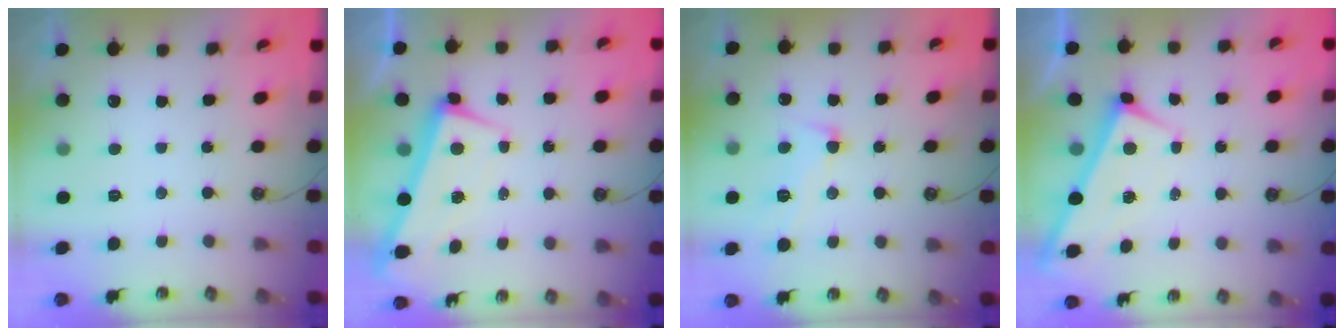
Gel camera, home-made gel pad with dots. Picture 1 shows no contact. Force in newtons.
{"total": 1.5, "press": 0.5, "slide": 1.4}
{"total": 1.6, "press": 1.5, "slide": 0.7}
{"total": 1.7, "press": 1.7, "slide": 0.1}